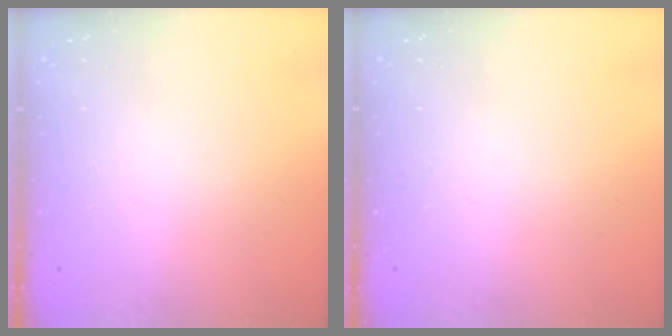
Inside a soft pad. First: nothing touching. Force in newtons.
{"total": 0.0}